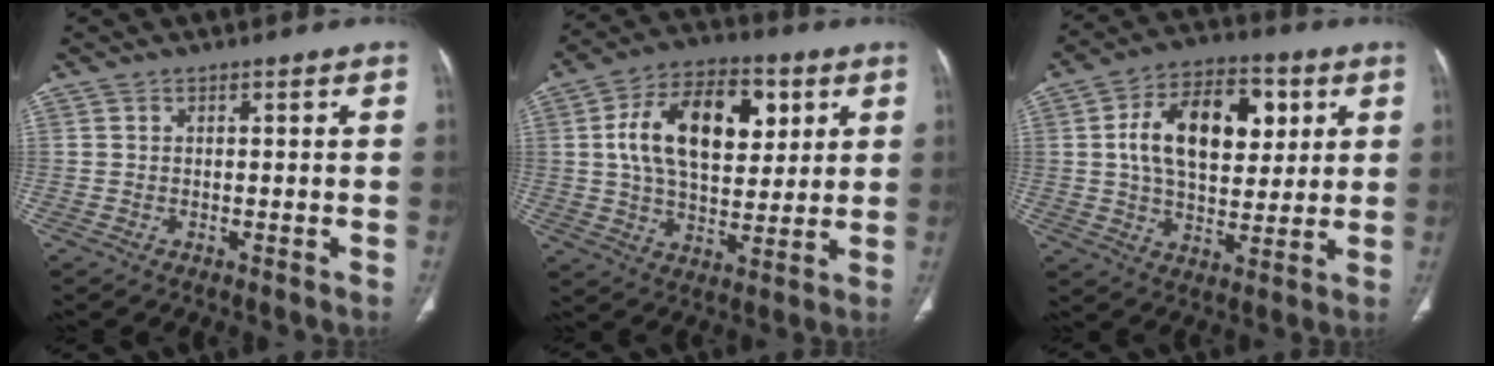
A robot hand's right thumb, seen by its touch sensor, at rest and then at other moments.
{"total": 18.7, "force": [5.0, 10.8, 14.4], "torque": [-0.212, -0.001, 0.083]}
{"total": 17.4, "force": [4.3, 10.3, 13.4], "torque": [-0.190, 0.002, 0.070]}